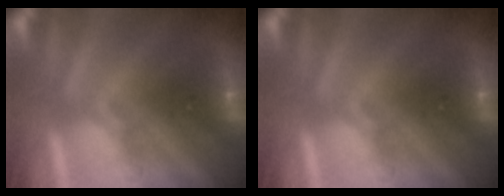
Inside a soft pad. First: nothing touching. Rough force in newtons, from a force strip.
{"total": 0.0}